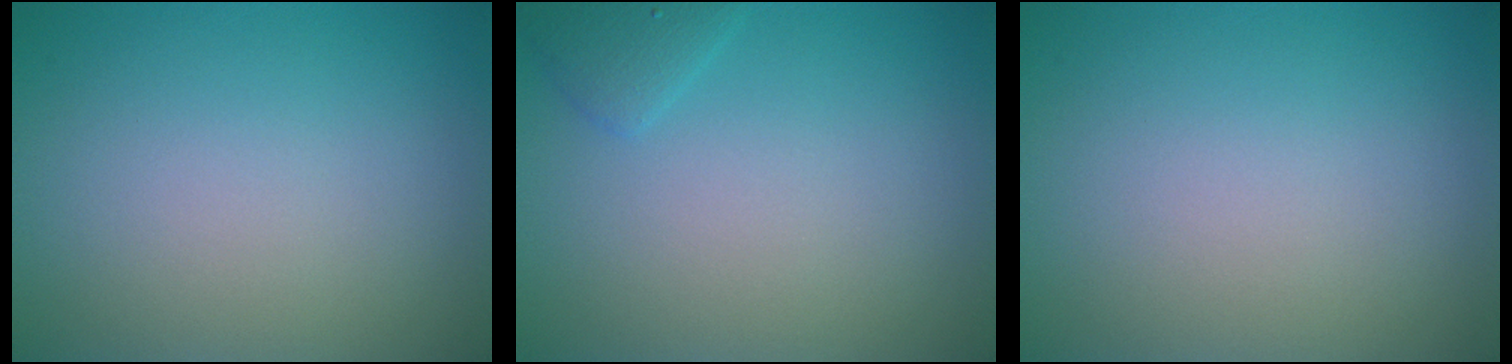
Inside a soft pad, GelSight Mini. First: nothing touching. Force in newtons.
{"total": 1.3, "press": 1.3, "slide": 0.2}
{"total": 0.0}